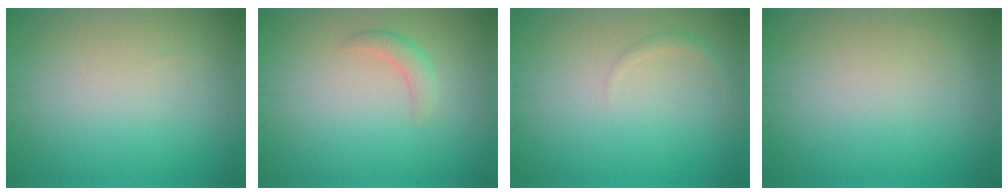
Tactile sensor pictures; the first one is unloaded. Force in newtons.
{"total": 1.6, "press": 1.6, "slide": 0.0}
{"total": 0.8, "press": 0.8, "slide": 0.0}
{"total": 0.0}